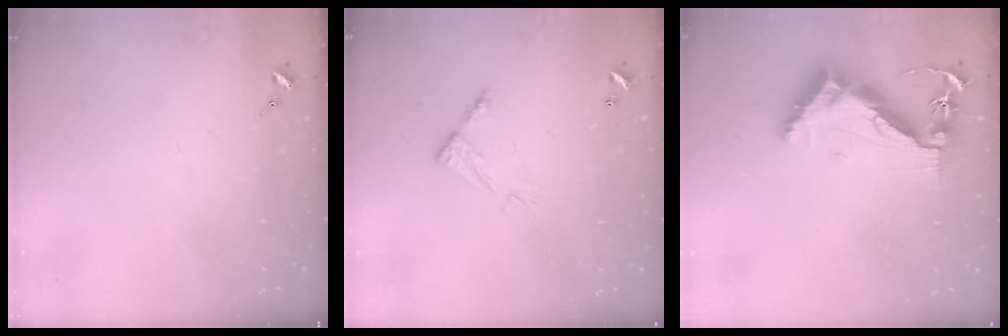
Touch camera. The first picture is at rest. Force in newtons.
{"total": 7.0, "press": 7.0, "slide": 0.3}
{"total": 11.8, "press": 11.7, "slide": 1.5}